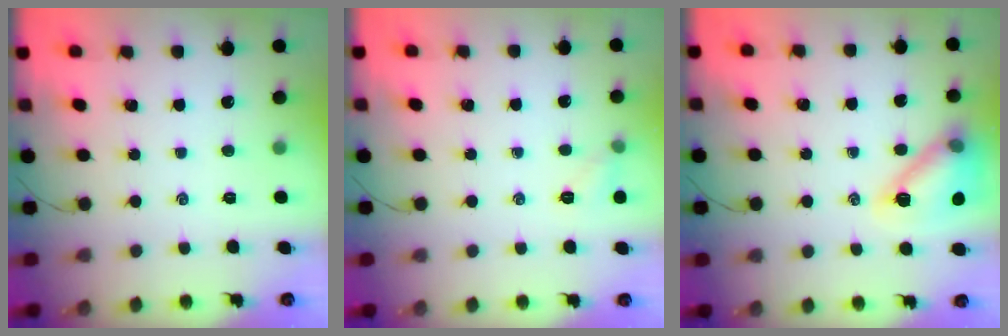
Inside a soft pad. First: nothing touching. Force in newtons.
{"total": 5.3, "press": 5.0, "slide": 1.7}
{"total": 15.0, "press": 15.0, "slide": 1.2}